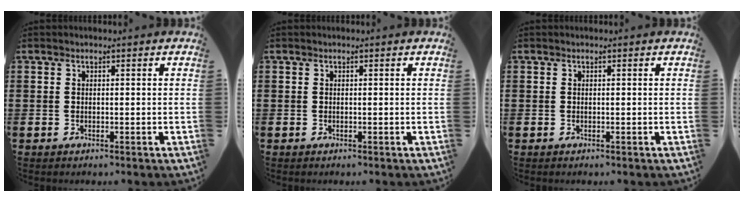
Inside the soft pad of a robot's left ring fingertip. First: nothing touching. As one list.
[{"total": 0.0}, {"total": 0.0}]